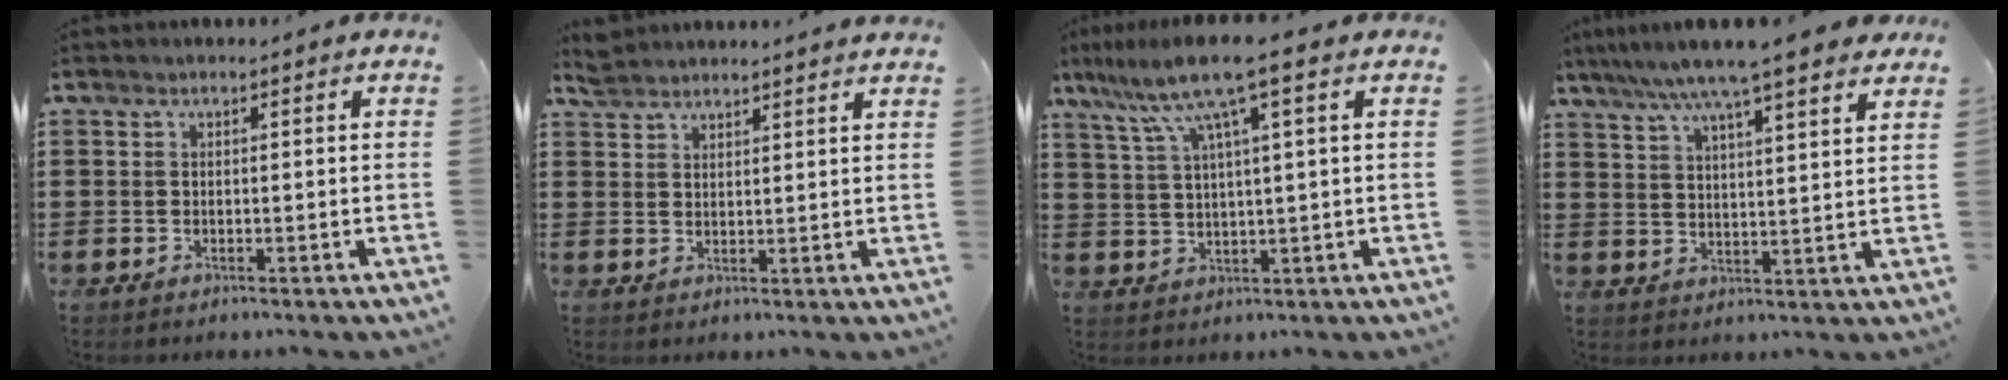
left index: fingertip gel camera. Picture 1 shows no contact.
{"total": 3.5, "force": [3.5, 0.0, 0.6], "torque": [-0.020, -0.005, 0.067]}
{"total": 8.5, "force": [4.3, 0.5, 7.3], "torque": [-0.160, -0.011, 0.070]}
{"total": 7.8, "force": [6.6, 0.1, 4.2], "torque": [-0.102, -0.021, 0.114]}